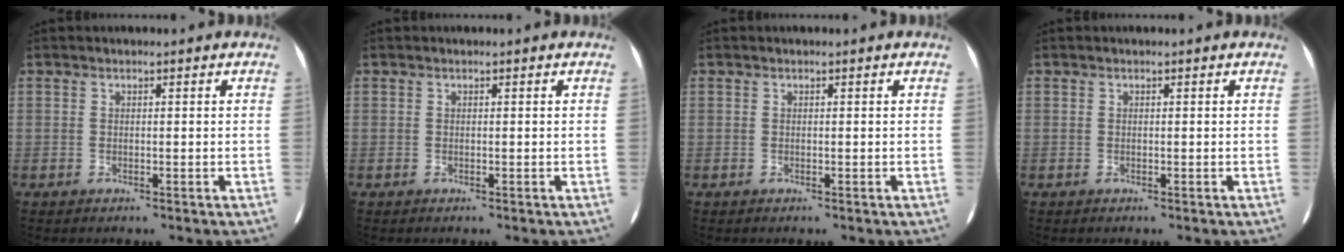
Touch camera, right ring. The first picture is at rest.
{"total": 0.0}
{"total": 0.0}
{"total": 0.0}